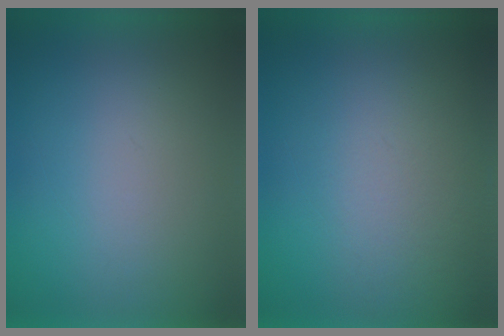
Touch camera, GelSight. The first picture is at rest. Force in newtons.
{"total": 3.5}